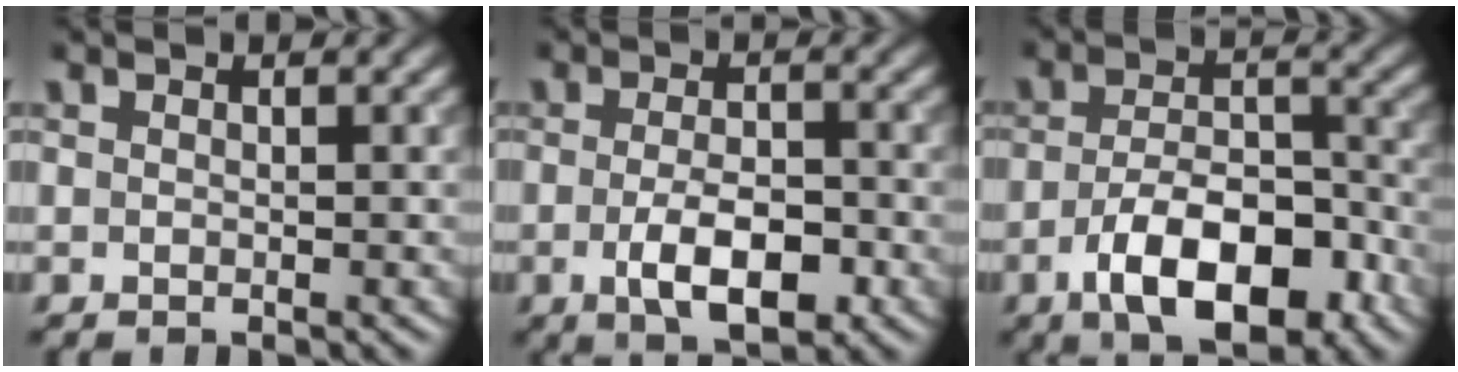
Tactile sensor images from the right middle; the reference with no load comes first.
{"total": 4.8, "force": [-1.7, 1.9, 4.1], "torque": [-0.076, -0.006, -0.028]}
{"total": 8.8, "force": [-4.3, 3.9, 6.6], "torque": [-0.111, 0.001, -0.070]}